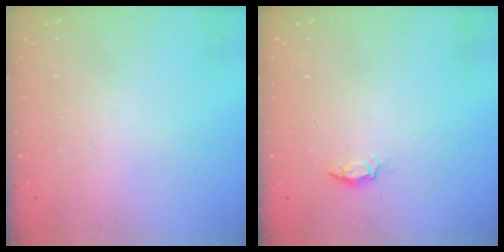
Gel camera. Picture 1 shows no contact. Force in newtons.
{"total": 3.0, "press": 3.0, "slide": 0.3}